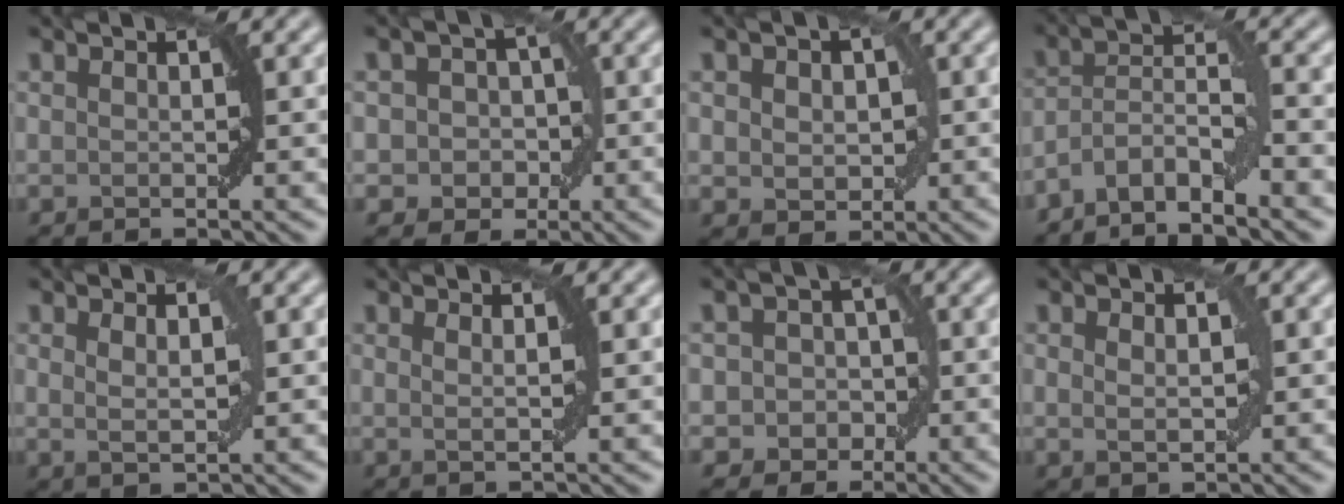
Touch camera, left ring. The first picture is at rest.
{"total": 3.4, "force": [-0.2, 3.1, 1.4], "torque": [0.003, 0.011, -0.019]}
{"total": 3.3, "force": [0.3, 2.6, 2.1], "torque": [-0.025, 0.003, 0.002]}
{"total": 4.7, "force": [-3.5, 0.7, 3.1], "torque": [-0.054, 0.005, -0.069]}
{"total": 1.8, "force": [0.6, 0.7, 1.5], "torque": [-0.028, -0.002, 0.014]}
{"total": 1.2, "force": [0.5, 0.2, 1.0], "torque": [-0.015, 0.000, 0.007]}
{"total": 3.7, "force": [-0.7, 3.5, 1.2], "torque": [0.010, 0.015, -0.026]}
{"total": 1.8, "force": [0.4, 1.0, 1.5], "torque": [-0.026, 0.000, 0.010]}